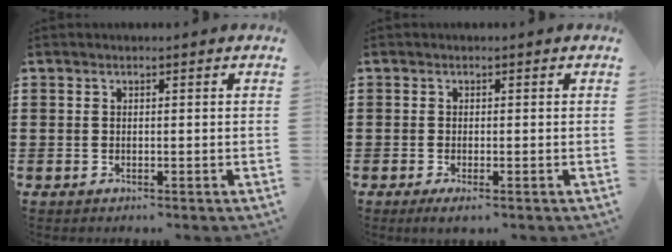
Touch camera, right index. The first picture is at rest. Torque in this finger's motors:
{"motor_torque": [0.32, 0.38, 0.05, 0.02]}